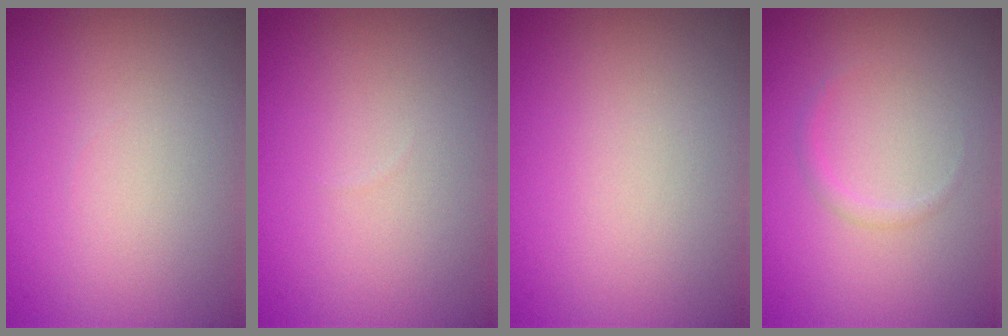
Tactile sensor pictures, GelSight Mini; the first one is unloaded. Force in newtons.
{"total": 0.0}
{"total": 0.0}
{"total": 0.8, "press": 0.8, "slide": 0.1}